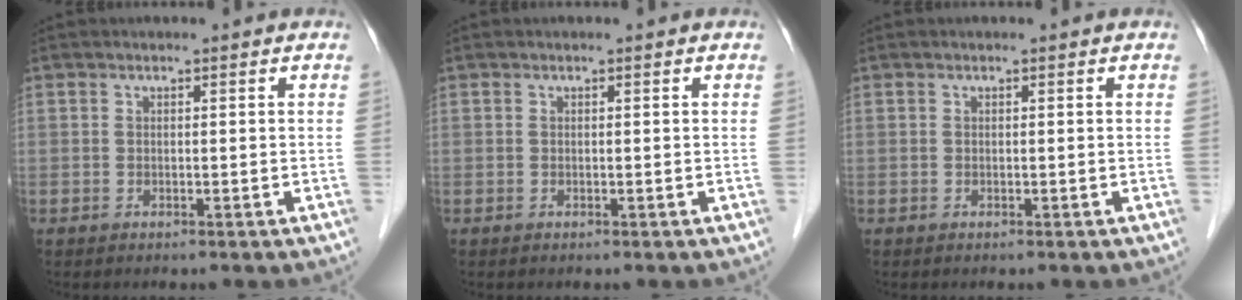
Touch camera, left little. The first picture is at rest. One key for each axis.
{"total": 0.0}
{"total": 0.0}